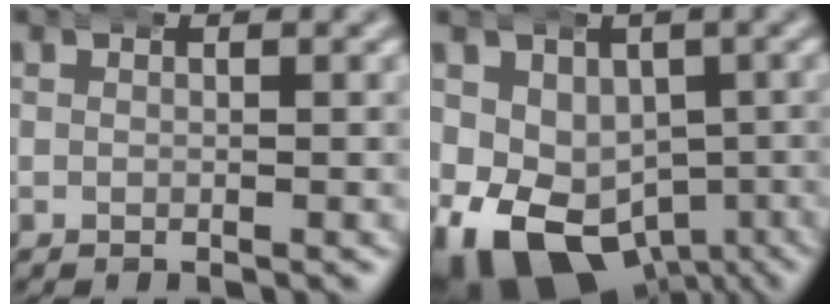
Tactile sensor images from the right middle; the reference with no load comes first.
{"total": 13.4, "force": [-5.9, 10.3, 6.3], "torque": [-0.136, -0.081, -0.072]}